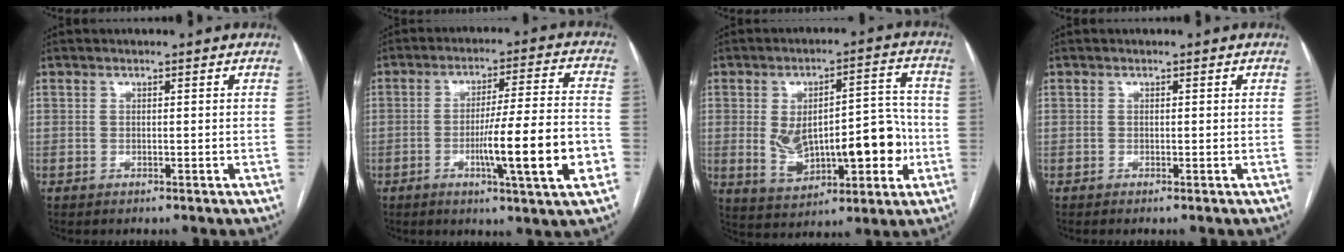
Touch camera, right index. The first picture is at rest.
{"total": 14.2, "force": [-4.3, -0.2, 13.5], "torque": [-0.215, -0.008, -0.067]}
{"total": 15.7, "force": [-1.7, 6.9, 13.9], "torque": [-0.220, 0.029, -0.005]}
{"total": 0.0}